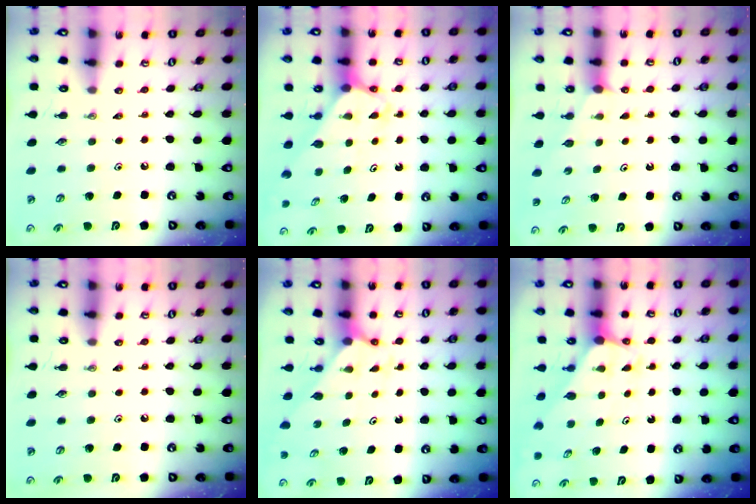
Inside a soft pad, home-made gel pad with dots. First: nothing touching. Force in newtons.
{"total": 2.6, "press": 2.6, "slide": 0.2}
{"total": 0.9, "press": 0.9, "slide": 0.2}
{"total": 0.0}
{"total": 2.1, "press": 2.1, "slide": 0.1}
{"total": 3.0, "press": 3.0, "slide": 0.2}